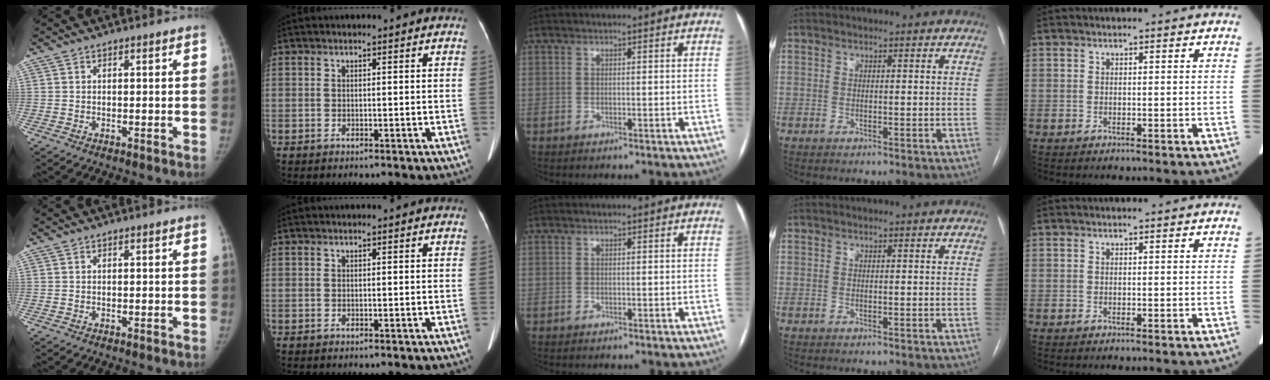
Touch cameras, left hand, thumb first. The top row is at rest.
{}